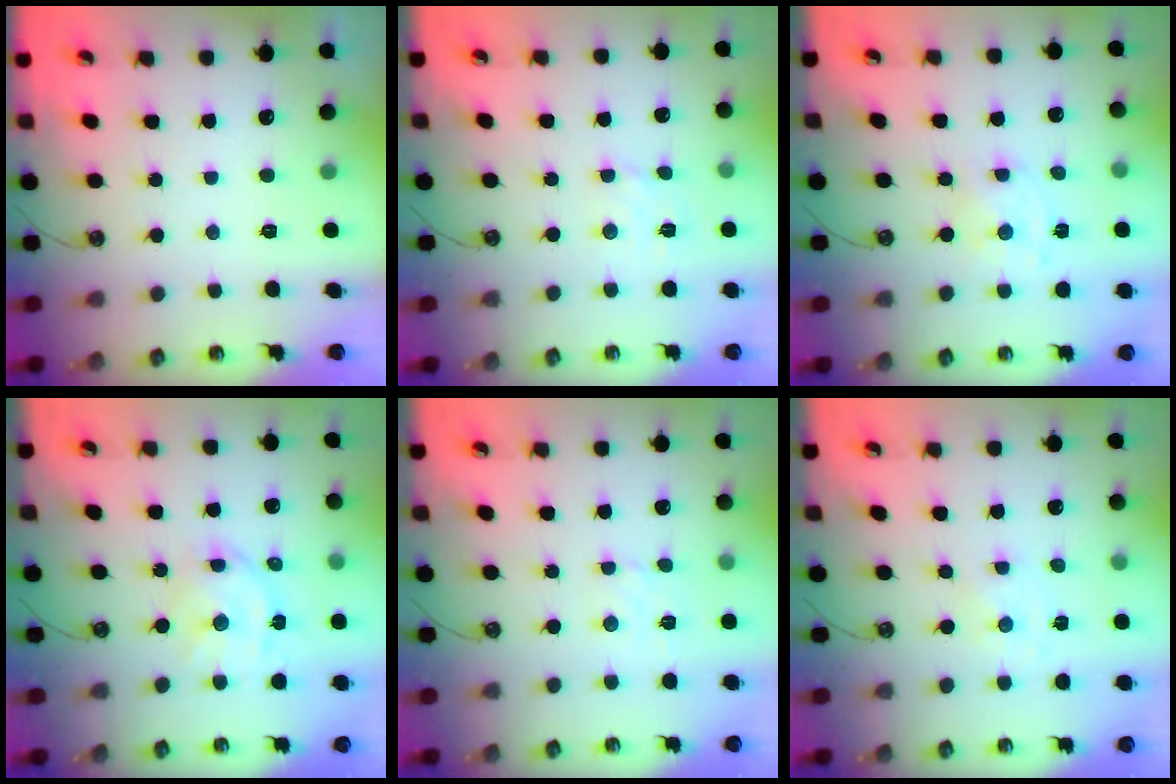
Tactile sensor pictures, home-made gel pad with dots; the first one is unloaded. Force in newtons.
{"total": 2.9, "press": 2.9, "slide": 0.2}
{"total": 2.8, "press": 2.7, "slide": 0.7}
{"total": 10.3, "press": 10.3, "slide": 0.7}
{"total": 1.5, "press": 1.4, "slide": 0.6}
{"total": 0.0}